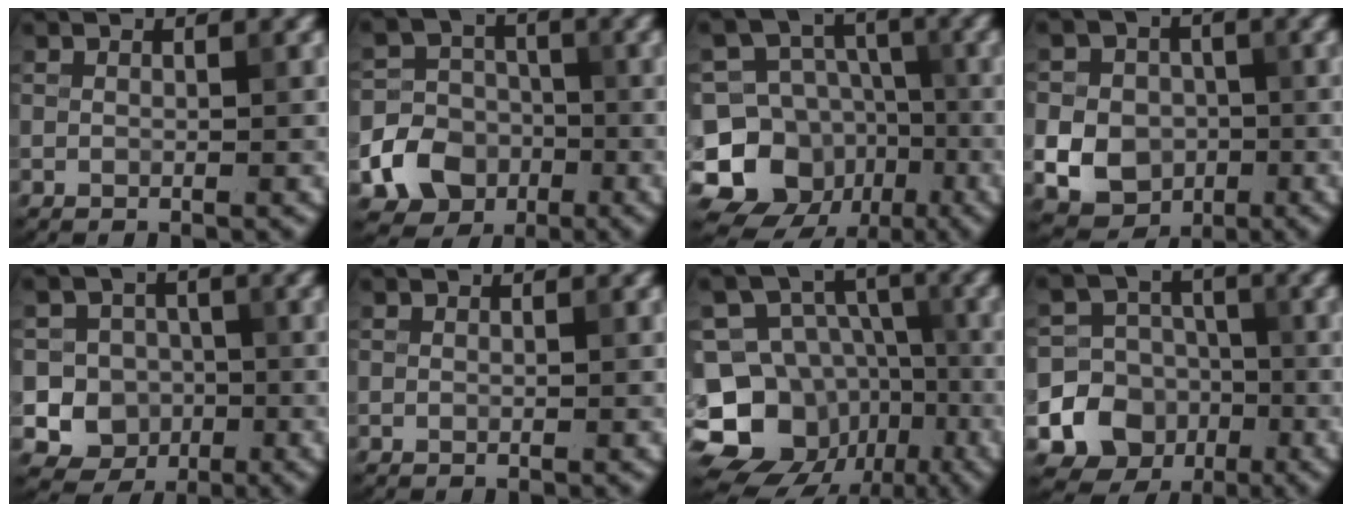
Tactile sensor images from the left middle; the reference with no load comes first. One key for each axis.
{"total": 6.3, "fx": -2.4, "fy": 5.4, "fz": 2.1, "tx": -0.018, "ty": -0.002, "tz": -0.065}
{"total": 11.8, "fx": -5.2, "fy": 10.0, "fz": 3.4, "tx": -0.070, "ty": 0.006, "tz": -0.104}
{"total": 8.8, "fx": -1.6, "fy": 8.0, "fz": 3.5, "tx": -0.059, "ty": 0.010, "tz": -0.059}
{"total": 8.0, "fx": -2.2, "fy": 7.5, "fz": 1.6, "tx": -0.016, "ty": 0.007, "tz": -0.067}
{"total": 0.0}
{"total": 14.7, "fx": -7.3, "fy": 11.9, "fz": 4.8, "tx": -0.088, "ty": -0.013, "tz": -0.126}
{"total": 11.5, "fx": -4.1, "fy": 10.5, "fz": 2.3, "tx": -0.042, "ty": -0.028, "tz": -0.081}